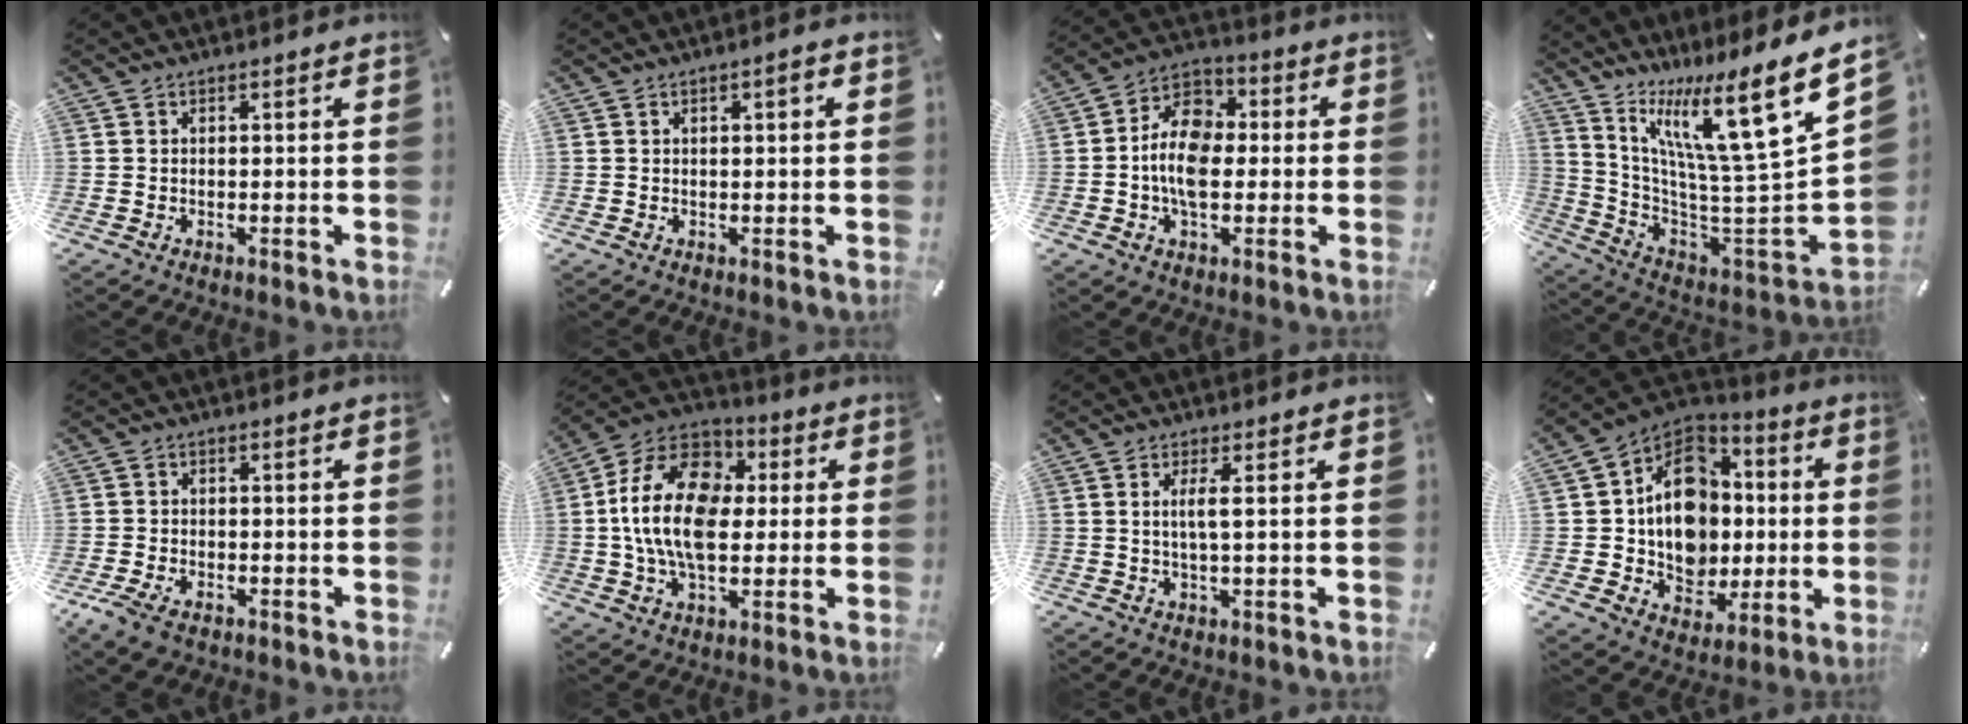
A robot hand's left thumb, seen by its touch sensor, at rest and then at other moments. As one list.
[{"total": 2.0, "force": [0.8, 0.6, 1.8], "torque": [-0.035, 0.004, 0.011]}, {"total": 12.0, "force": [-1.4, 8.2, 8.6], "torque": [-0.170, 0.013, -0.027]}, {"total": 17.7, "force": [11.5, 2.5, 13.2], "torque": [-0.205, -0.116, 0.173]}, {"total": 4.2, "force": [-2.4, 2.5, 2.5], "torque": [-0.067, 0.003, -0.049]}, {"total": 19.5, "force": [0.7, 13.4, 14.2], "torque": [-0.291, 0.011, 0.005]}, {"total": 4.1, "force": [0.7, 0.5, 4.0], "torque": [-0.079, -0.003, 0.009]}, {"total": 15.4, "force": [0.5, 13.5, 7.4], "torque": [-0.137, -0.004, 0.019]}]